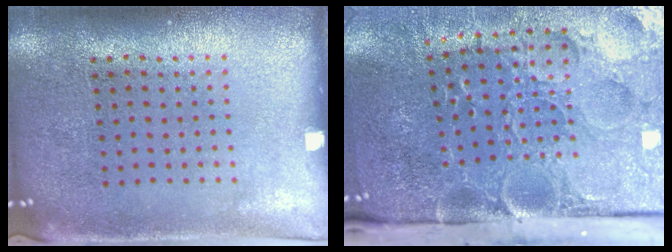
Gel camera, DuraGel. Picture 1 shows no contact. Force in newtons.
{"total": 5.5, "press": 4.2, "slide": 3.5}